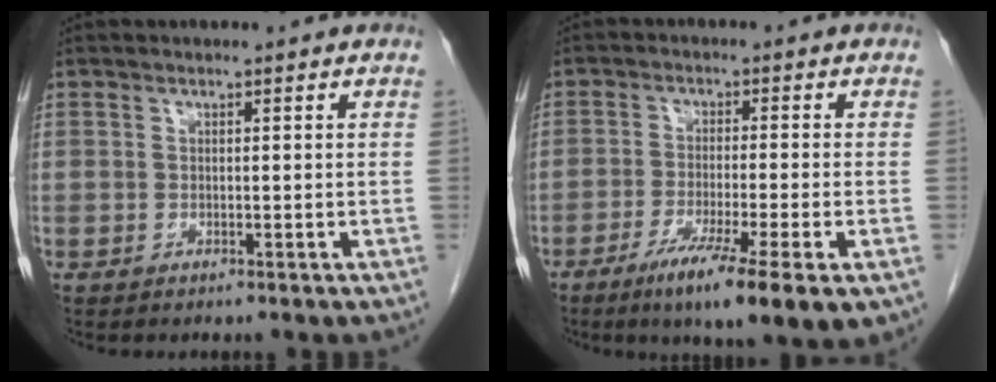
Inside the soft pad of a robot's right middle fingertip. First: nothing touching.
{"total": 11.9, "force": [-6.3, 0.4, 10.1], "torque": [-0.146, -0.030, -0.098]}